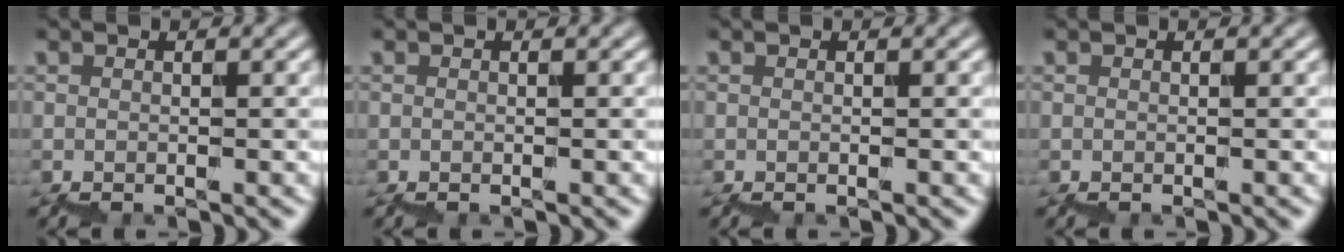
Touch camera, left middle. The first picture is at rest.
{"total": 0.0}
{"total": 0.0}
{"total": 0.0}